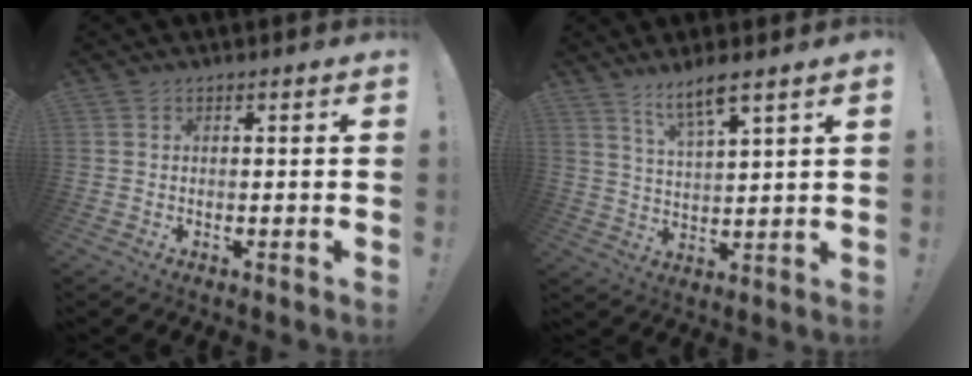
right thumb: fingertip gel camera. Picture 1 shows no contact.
{"total": 7.7, "force": [5.9, 0.9, 4.8], "torque": [-0.085, -0.031, 0.101]}